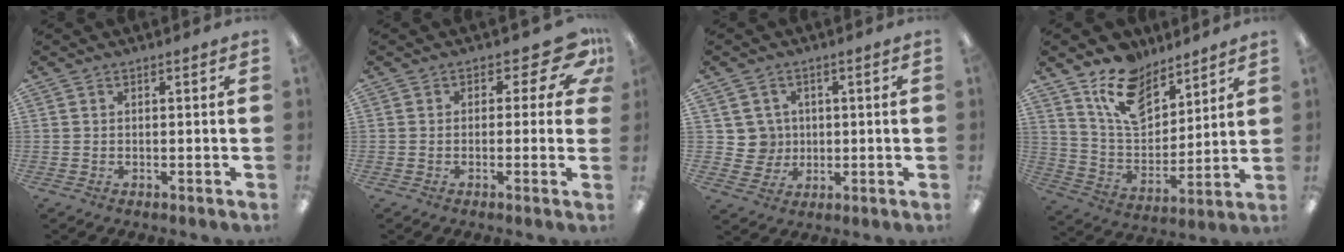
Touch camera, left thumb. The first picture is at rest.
{"total": 8.9, "force": [4.2, 4.4, 6.6], "torque": [-0.079, -0.024, 0.070]}
{"total": 5.9, "force": [1.4, 5.8, 0.2], "torque": [-0.005, -0.001, 0.029]}
{"total": 14.8, "force": [10.6, 8.1, 6.5], "torque": [-0.125, -0.055, 0.199]}